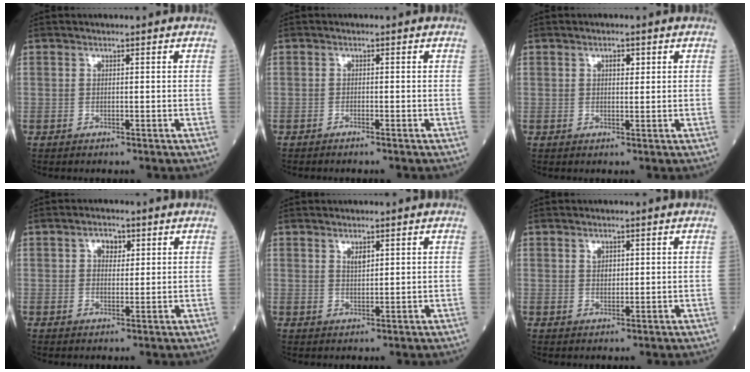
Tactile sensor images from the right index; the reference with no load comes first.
{"total": 0.9, "force": [-0.8, -0.1, 0.4], "torque": [-0.008, 0.002, -0.012]}
{"total": 1.6, "force": [0.7, 0.8, 1.3], "torque": [-0.017, 0.000, 0.009]}
{"total": 2.8, "force": [1.1, 1.8, 1.8], "torque": [-0.026, 0.008, 0.016]}
{"total": 1.8, "force": [1.1, 0.5, 1.3], "torque": [-0.026, -0.002, 0.022]}
{"total": 1.6, "force": [0.7, 1.0, 1.0], "torque": [-0.017, -0.001, 0.013]}